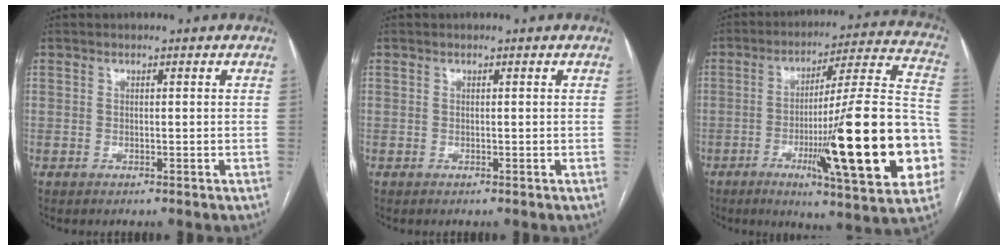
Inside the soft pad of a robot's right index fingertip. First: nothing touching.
{"total": 0.0}
{"total": 26.5, "force": [-6.8, 1.7, 25.5], "torque": [-0.324, -0.006, -0.104]}